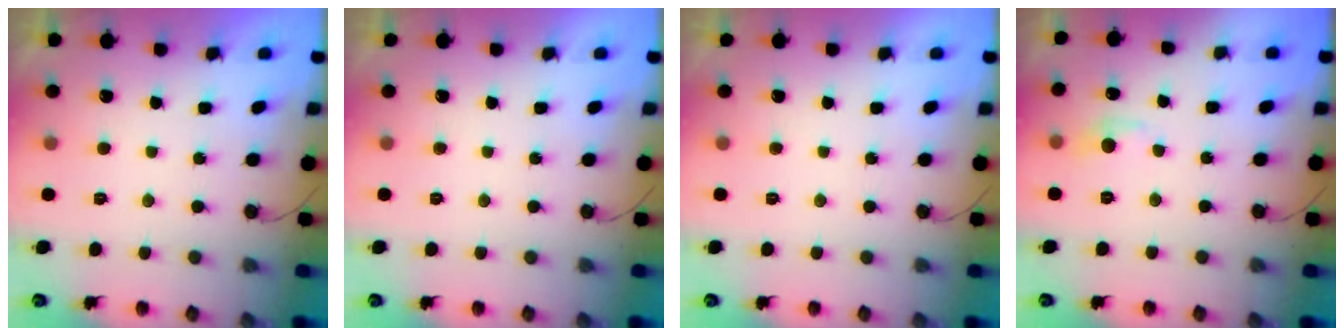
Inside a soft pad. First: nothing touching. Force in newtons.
{"total": 0.0}
{"total": 0.0}
{"total": 7.2, "press": 7.2, "slide": 1.0}